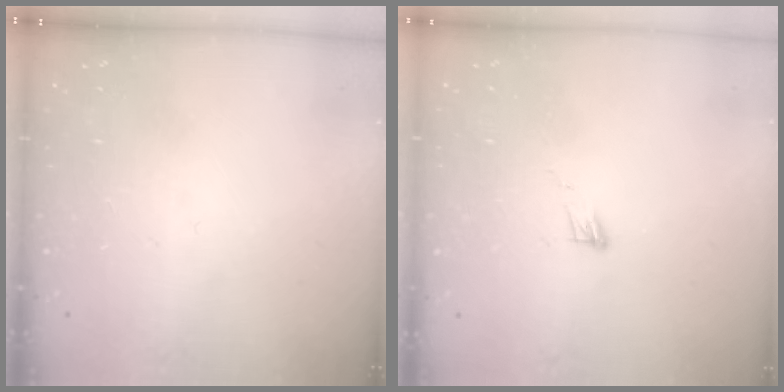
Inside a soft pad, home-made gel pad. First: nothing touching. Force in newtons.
{"total": 3.4, "press": 3.4, "slide": 0.2}